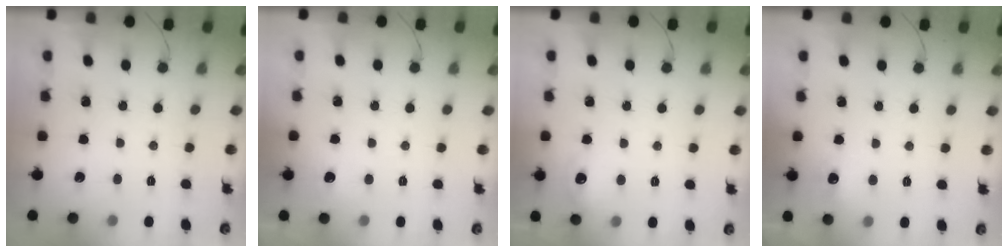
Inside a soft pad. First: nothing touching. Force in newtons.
{"total": 3.4, "press": 3.1, "slide": 1.3}
{"total": 7.5, "press": 7.4, "slide": 1.5}
{"total": 5.5, "press": 5.4, "slide": 1.2}